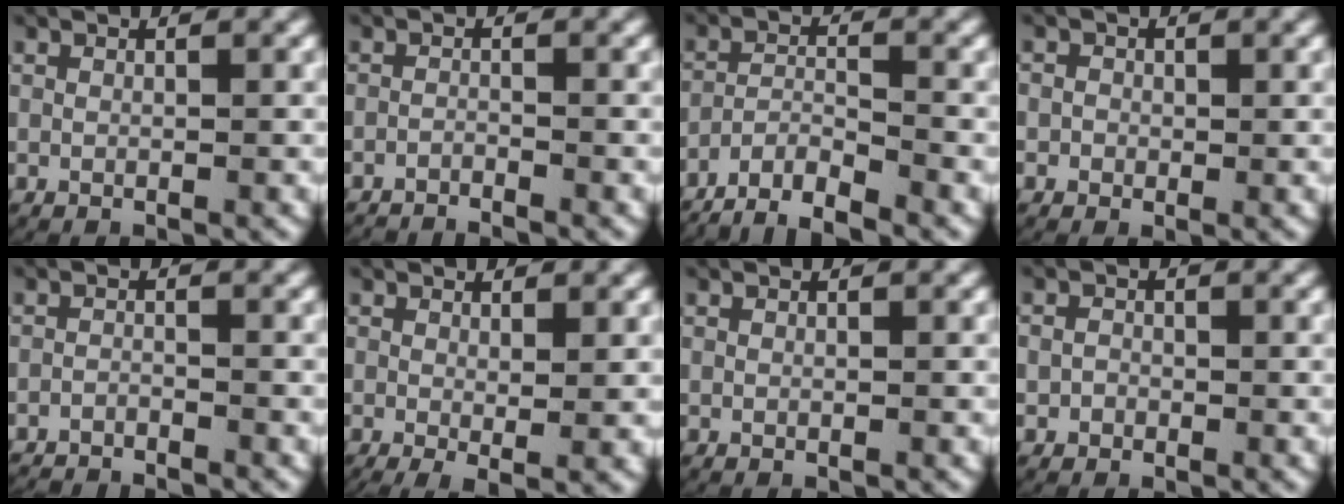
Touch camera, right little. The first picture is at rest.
{"total": 2.2, "force": [-2.2, 0.3, 0.1], "torque": [-0.007, -0.012, -0.035]}
{"total": 7.7, "force": [-7.0, 2.6, 1.8], "torque": [-0.032, -0.023, -0.115]}
{"total": 1.5, "force": [-0.2, 1.4, 0.2], "torque": [-0.002, 0.000, -0.007]}
{"total": 2.7, "force": [-2.7, 0.5, 0.1], "torque": [-0.007, -0.014, -0.044]}
{"total": 1.8, "force": [-0.3, 0.5, 1.7], "torque": [-0.022, -0.013, -0.001]}
{"total": 0.0}
{"total": 1.4, "force": [-0.5, 1.3, 0.1], "torque": [-0.003, -0.005, -0.009]}